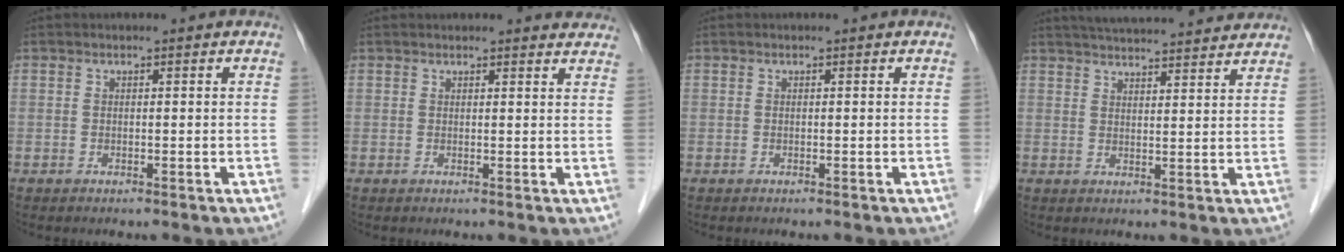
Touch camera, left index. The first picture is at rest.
{"total": 5.8, "force": [5.6, 1.0, 1.1], "torque": [0.002, 0.002, 0.043]}
{"total": 0.0}
{"total": 17.1, "force": [15.7, 2.0, 6.3], "torque": [-0.095, 0.034, 0.212]}